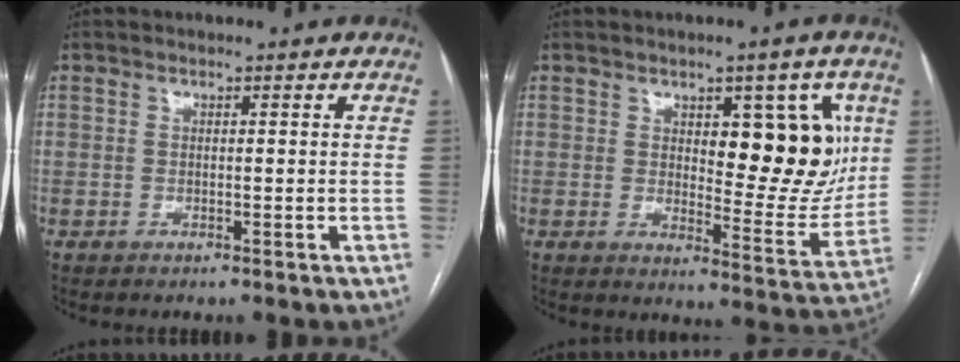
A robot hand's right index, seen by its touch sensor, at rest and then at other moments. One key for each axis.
{"total": 12.4, "fx": 3.4, "fy": 5.0, "fz": 10.8, "tx": -0.124, "ty": 0.006, "tz": 0.055}